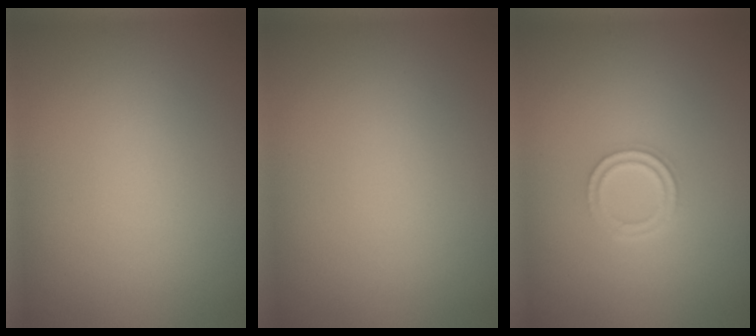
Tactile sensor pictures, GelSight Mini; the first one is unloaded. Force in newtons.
{"total": 0.0}
{"total": 2.0, "press": 1.9, "slide": 0.4}